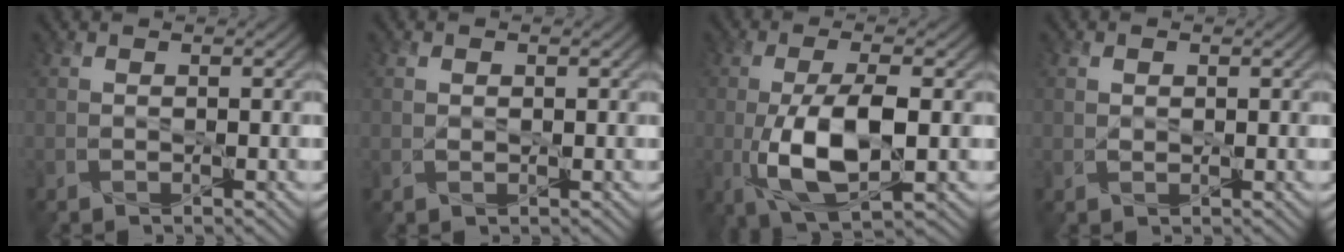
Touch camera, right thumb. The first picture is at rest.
{"total": 0.8, "force": [0.2, 0.6, 0.5], "torque": [-0.012, -0.002, 0.005]}
{"total": 9.8, "force": [-1.7, 3.7, 8.9], "torque": [-0.178, -0.008, -0.026]}
{"total": 1.2, "force": [0.3, 0.9, 0.7], "torque": [-0.015, -0.002, 0.008]}